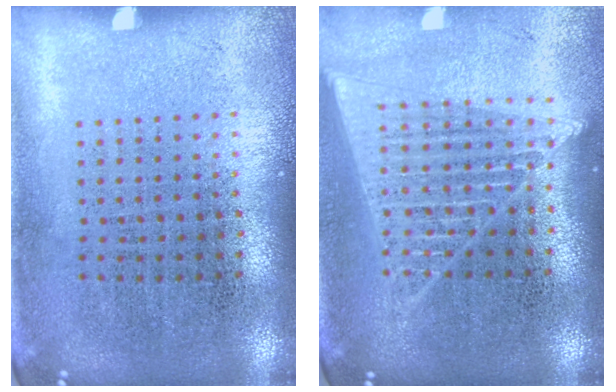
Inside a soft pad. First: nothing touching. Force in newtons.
{"total": 1.8, "press": 1.6, "slide": 0.8}